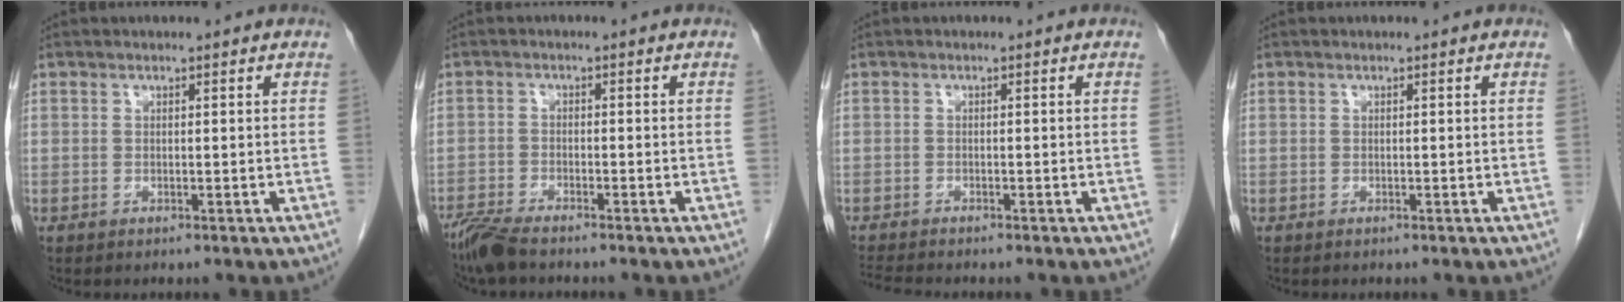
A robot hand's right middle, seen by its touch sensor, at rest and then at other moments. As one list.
[{"total": 4.1, "force": [-3.6, 0.3, 2.0], "torque": [-0.044, -0.014, -0.071]}, {"total": 3.3, "force": [-3.1, 0.0, 1.2], "torque": [-0.023, -0.012, -0.053]}, {"total": 0.0}]